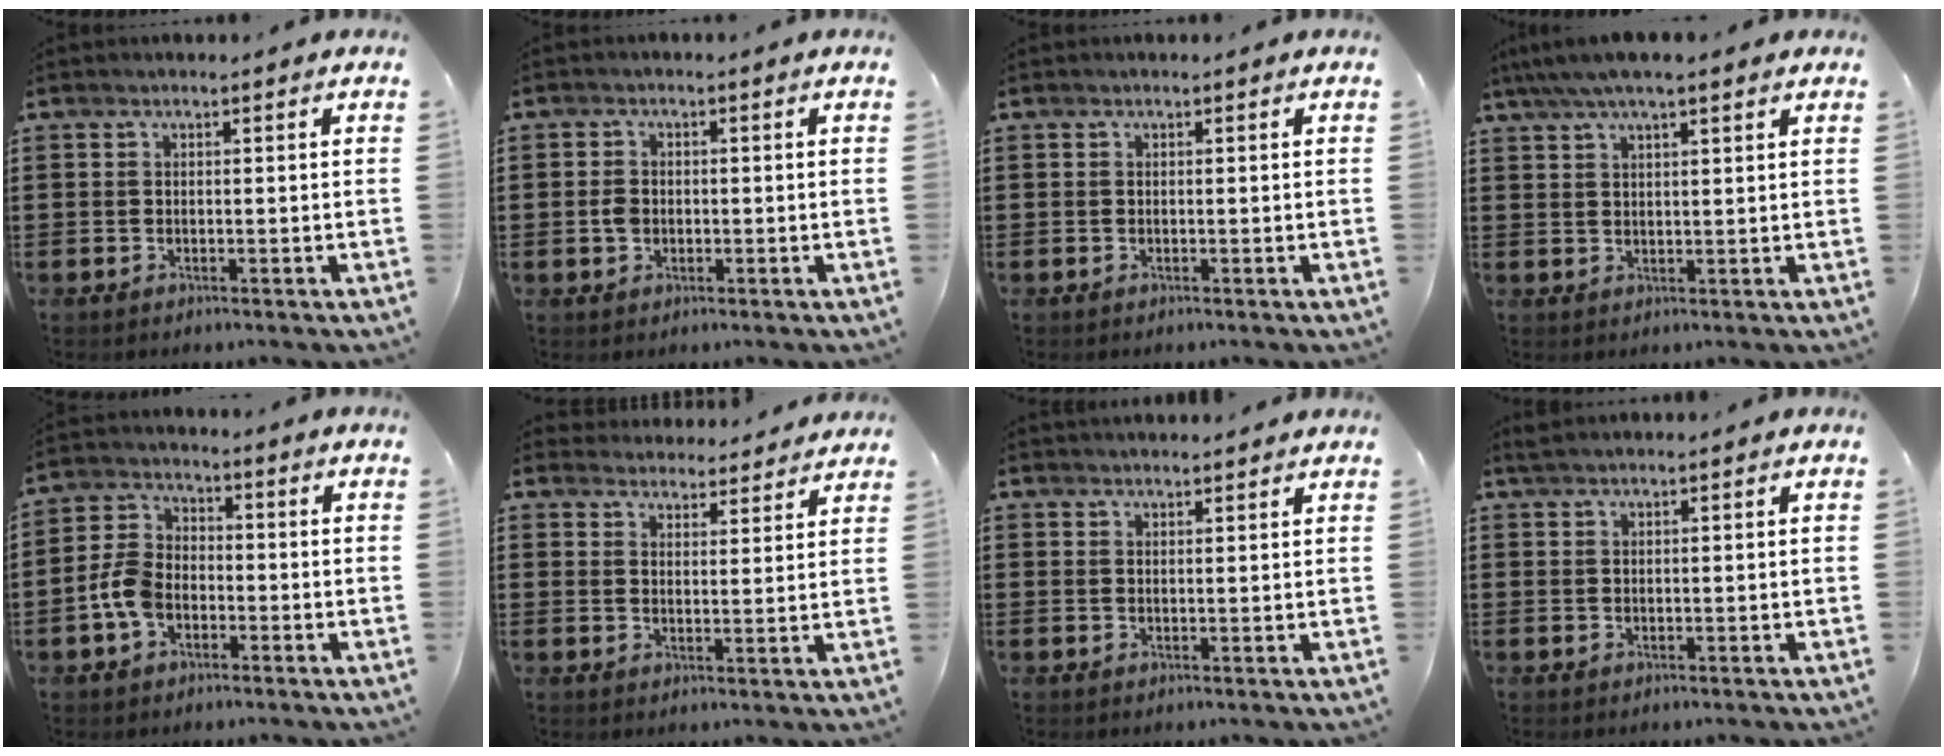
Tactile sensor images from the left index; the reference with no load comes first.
{"total": 2.3, "force": [-0.3, 1.7, 1.4], "torque": [-0.030, 0.005, -0.006]}
{"total": 0.0}
{"total": 4.4, "force": [3.3, 0.7, 2.8], "torque": [-0.061, 0.000, 0.058]}
{"total": 6.2, "force": [-2.2, 4.1, 4.0], "torque": [-0.106, 0.006, -0.049]}
{"total": 4.1, "force": [4.1, 0.4, 0.0], "torque": [-0.014, -0.018, 0.075]}
{"total": 1.6, "force": [1.6, 0.1, 0.2], "torque": [-0.008, 0.001, 0.032]}
{"total": 1.1, "force": [0.9, -0.1, 0.6], "torque": [-0.013, 0.000, 0.018]}